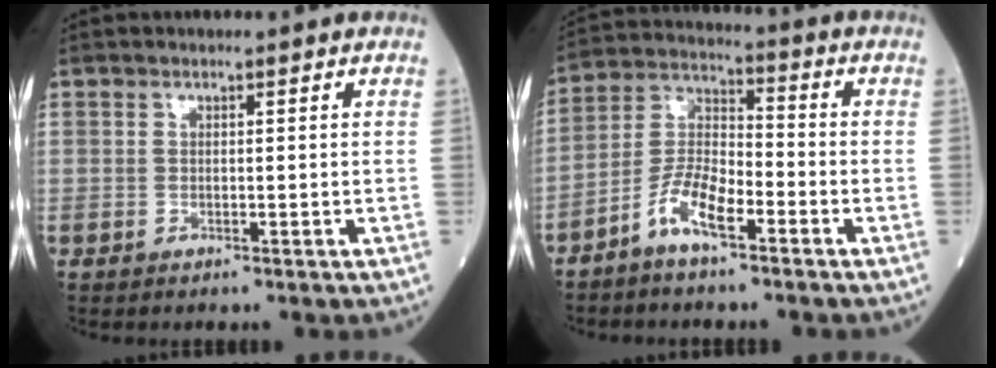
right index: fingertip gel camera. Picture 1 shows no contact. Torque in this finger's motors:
{"motor_torque": [0.35, 0.15, 0.13, 0.04]}